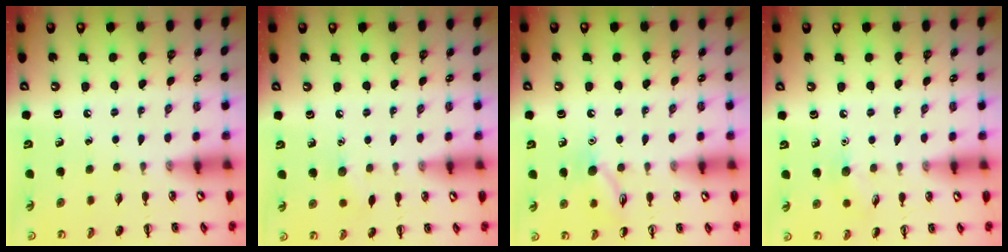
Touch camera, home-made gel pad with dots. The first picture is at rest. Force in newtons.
{"total": 5.0, "press": 4.8, "slide": 1.4}
{"total": 9.6, "press": 9.5, "slide": 0.6}
{"total": 6.7, "press": 6.5, "slide": 1.6}